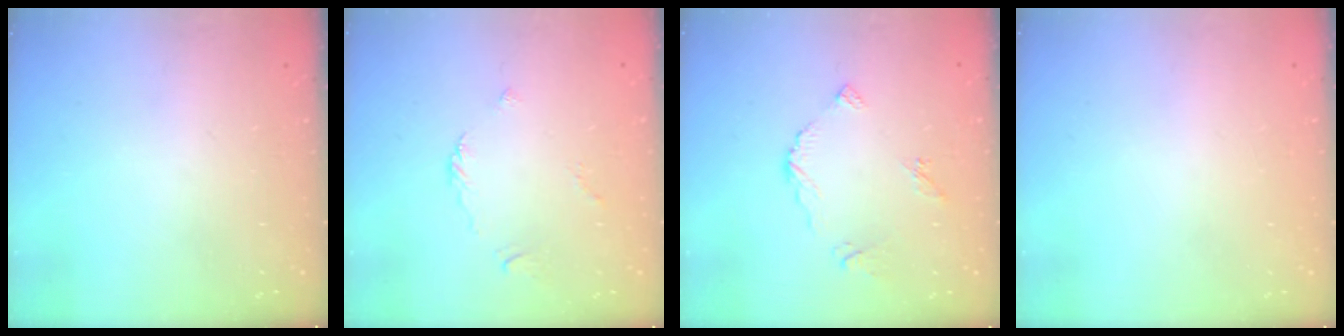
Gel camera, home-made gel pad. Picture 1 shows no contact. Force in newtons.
{"total": 2.7, "press": 2.7, "slide": 0.5}
{"total": 6.2, "press": 6.2, "slide": 0.4}
{"total": 1.9, "press": 1.9, "slide": 0.1}